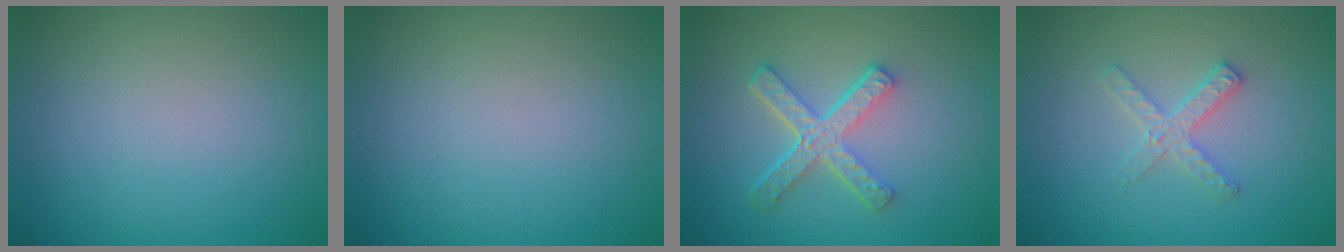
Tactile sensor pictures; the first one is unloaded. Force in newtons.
{"total": 0.0}
{"total": 4.6, "press": 3.3, "slide": 3.2}
{"total": 2.2, "press": 2.2, "slide": 0.3}